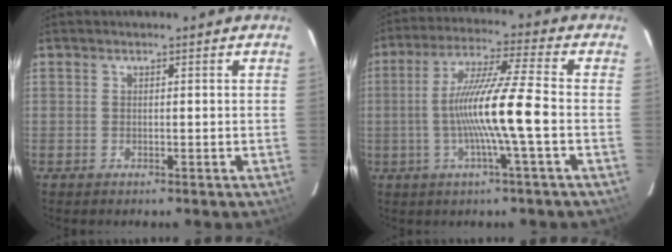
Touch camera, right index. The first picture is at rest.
{"total": 12.5, "force": [-2.6, -1.1, 12.2], "torque": [-0.231, 0.003, -0.049]}